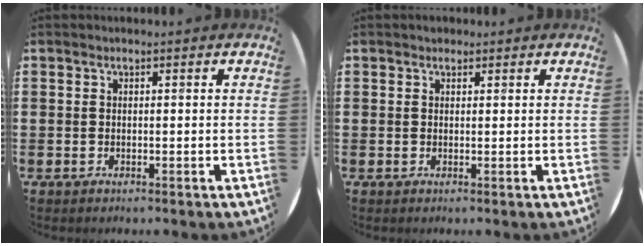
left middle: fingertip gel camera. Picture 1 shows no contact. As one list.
[{"total": 0.6, "force": [0.6, 0.2, -0.1], "torque": [0.010, -0.001, 0.010]}]